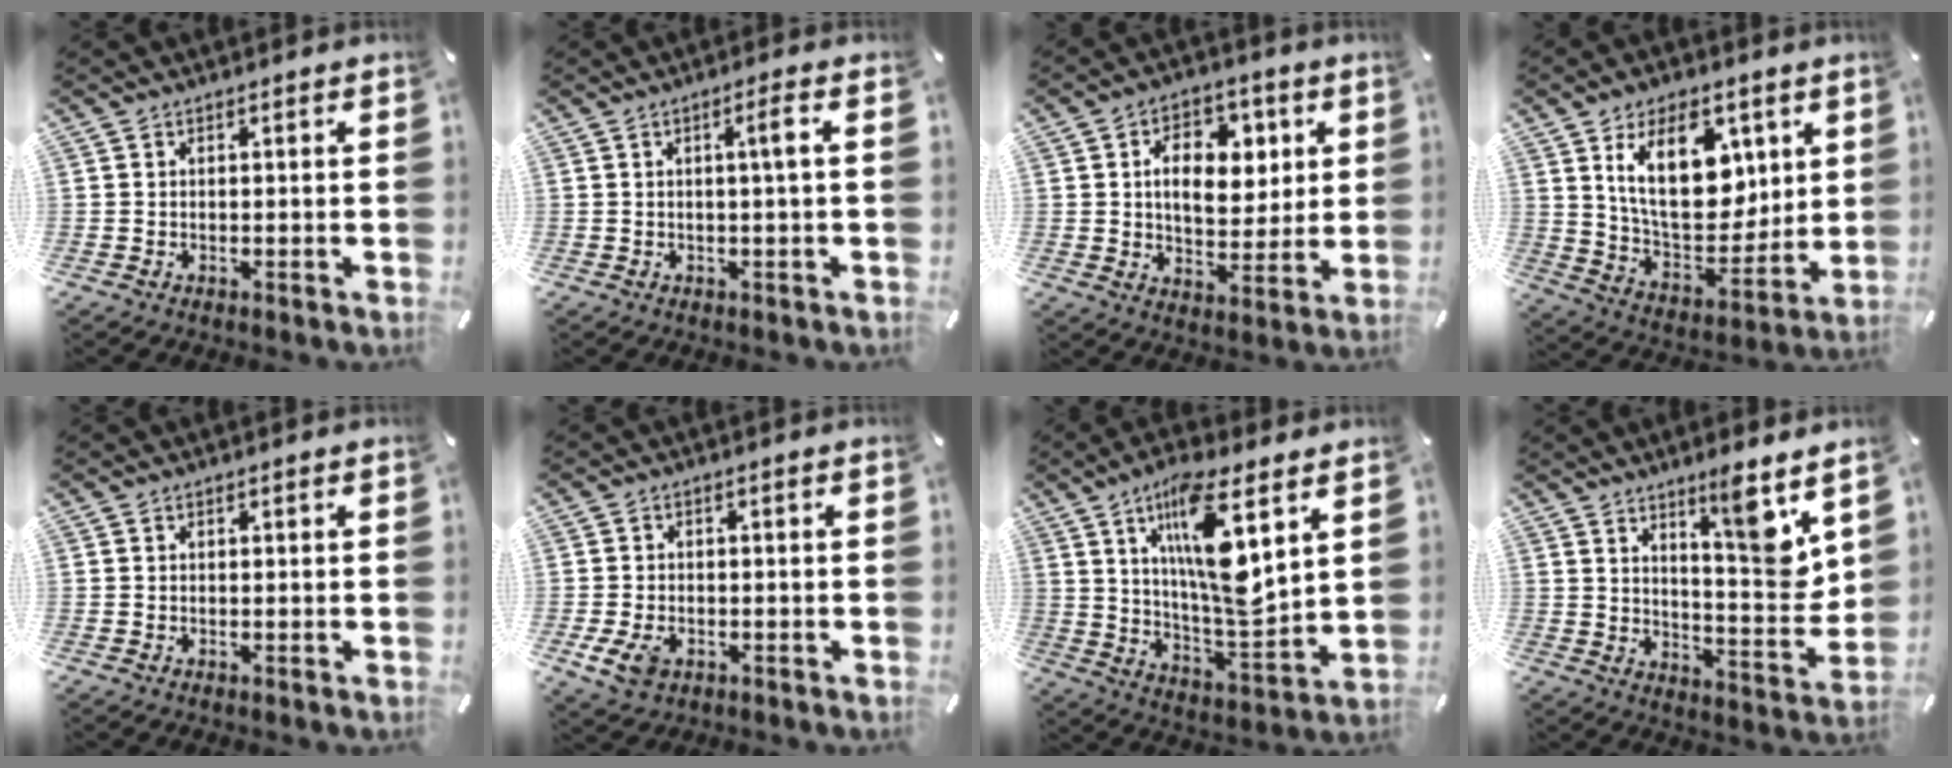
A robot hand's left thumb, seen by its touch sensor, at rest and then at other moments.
{"total": 3.7, "force": [0.5, 0.1, 3.7], "torque": [-0.062, -0.002, 0.003]}
{"total": 11.9, "force": [3.1, 8.4, 7.9], "torque": [-0.107, -0.002, 0.052]}
{"total": 18.8, "force": [7.8, 10.9, 13.2], "torque": [-0.237, -0.030, 0.131]}
{"total": 0.0}
{"total": 5.1, "force": [-1.7, 3.7, 3.1], "torque": [-0.069, -0.001, -0.036]}
{"total": 17.3, "force": [7.9, 4.6, 14.7], "torque": [-0.288, -0.039, 0.121]}
{"total": 11.7, "force": [7.2, 2.3, 9.0], "torque": [-0.112, -0.066, 0.113]}